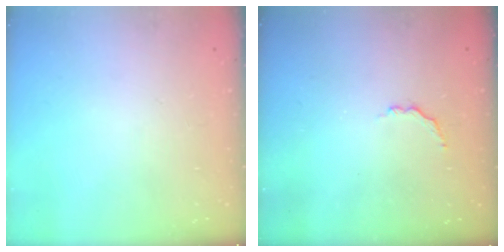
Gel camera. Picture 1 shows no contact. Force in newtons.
{"total": 2.6, "press": 2.4, "slide": 1.0}